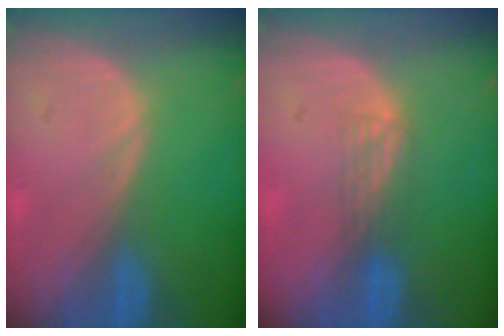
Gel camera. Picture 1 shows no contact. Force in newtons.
{"total": 2.2, "press": 1.8, "slide": 1.2}